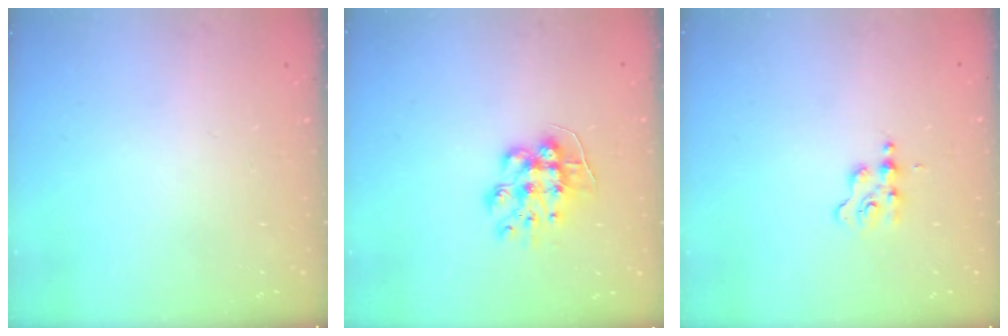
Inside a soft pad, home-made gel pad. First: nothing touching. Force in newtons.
{"total": 9.8, "press": 9.8, "slide": 0.1}
{"total": 1.9, "press": 1.9, "slide": 0.2}